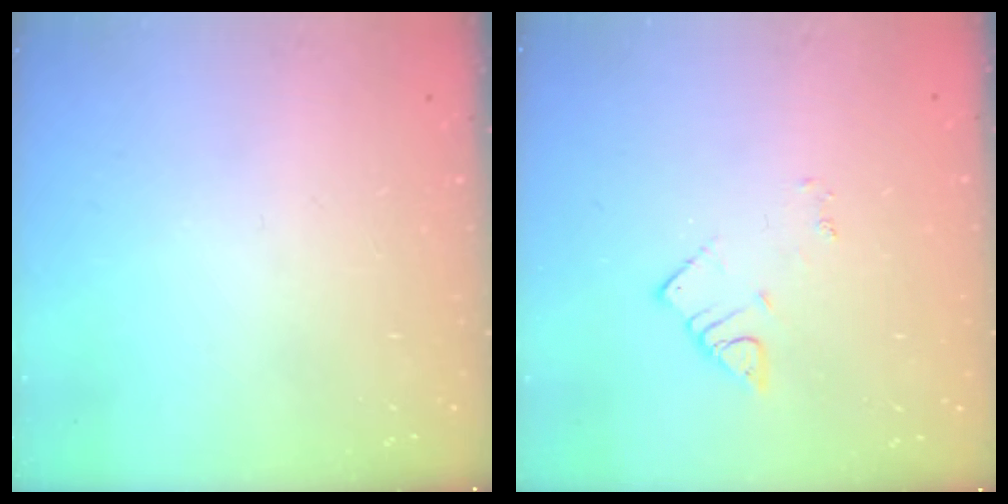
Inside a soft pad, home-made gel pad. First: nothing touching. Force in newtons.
{"total": 2.7, "press": 2.7, "slide": 0.4}